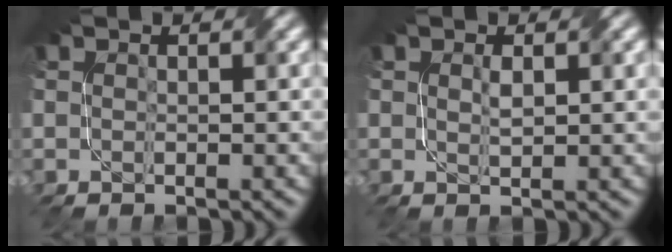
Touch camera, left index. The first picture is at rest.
{"total": 1.4, "force": [0.4, 0.6, 1.2], "torque": [-0.023, -0.003, 0.011]}